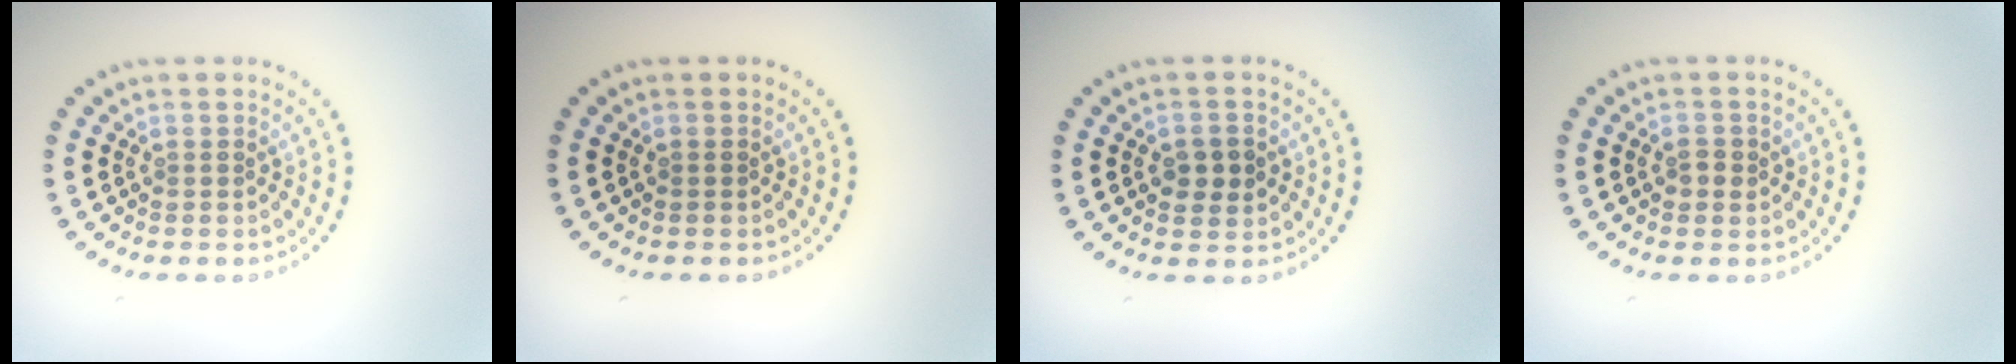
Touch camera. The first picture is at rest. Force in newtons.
{"total": 0.0}
{"total": 2.2, "press": 2.2, "slide": 0.2}
{"total": 1.2, "press": 1.2, "slide": 0.2}